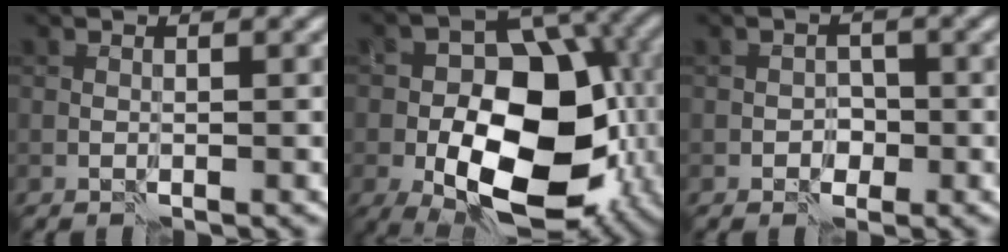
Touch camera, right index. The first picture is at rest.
{"total": 15.2, "force": [-4.4, 9.5, 11.0], "torque": [-0.162, -0.021, -0.070]}
{"total": 1.3, "force": [-0.4, 1.2, 0.4], "torque": [0.003, 0.002, -0.009]}